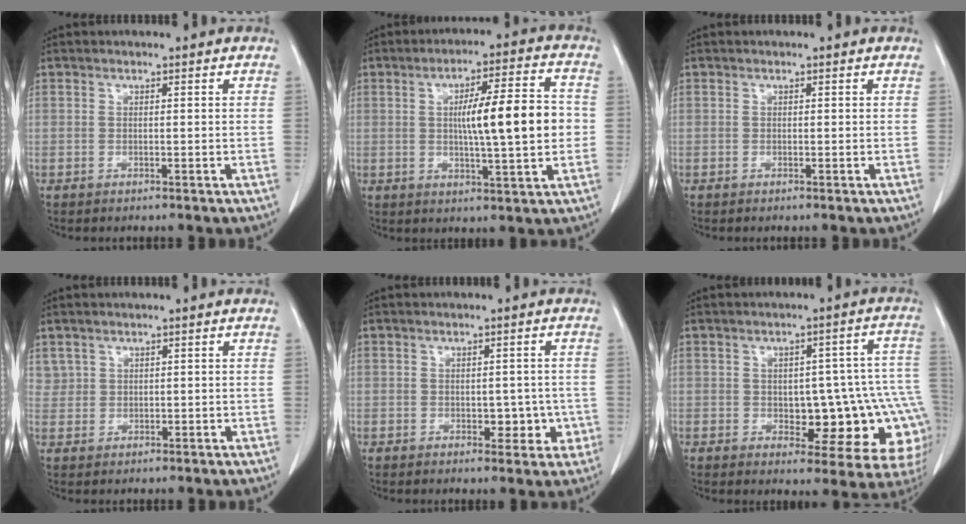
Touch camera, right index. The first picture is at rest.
{"total": 11.9, "force": [0.2, 1.3, 11.9], "torque": [-0.183, 0.015, 0.002]}
{"total": 0.0}
{"total": 1.8, "force": [1.0, 1.5, 0.1], "torque": [0.008, 0.007, 0.016]}
{"total": 4.2, "force": [-0.9, 2.7, 3.0], "torque": [-0.021, 0.009, -0.005]}
{"total": 15.4, "force": [-2.9, 6.6, 13.6], "torque": [-0.098, 0.036, -0.019]}